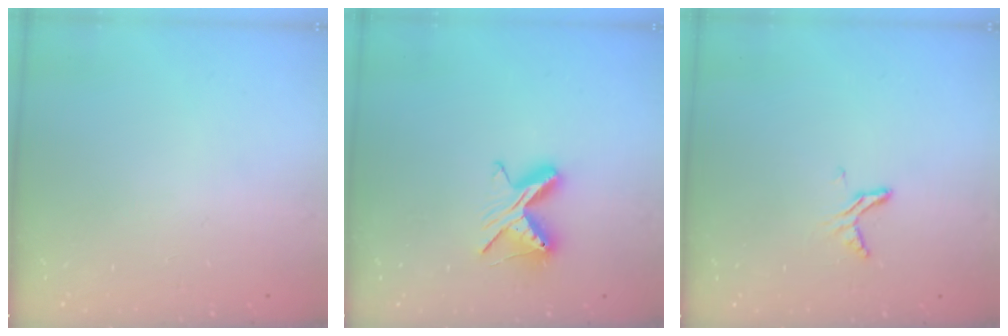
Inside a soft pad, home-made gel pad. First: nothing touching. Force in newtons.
{"total": 8.1, "press": 8.1, "slide": 0.6}
{"total": 4.9, "press": 4.9, "slide": 0.3}